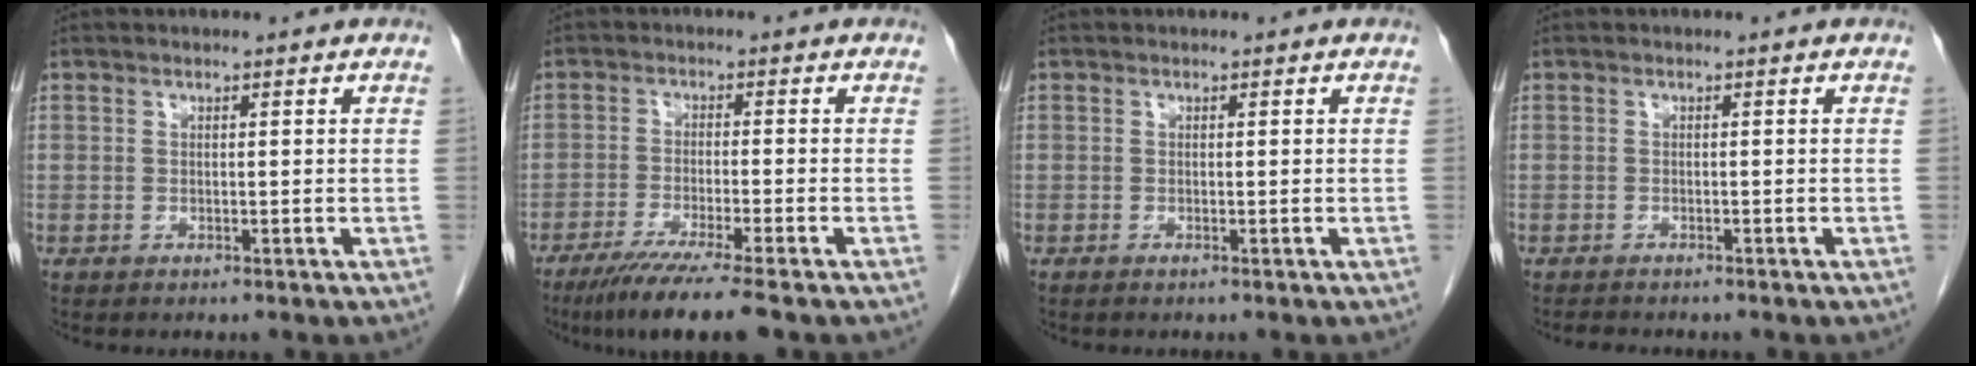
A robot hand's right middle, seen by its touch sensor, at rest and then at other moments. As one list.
[{"total": 8.5, "force": [-6.3, -0.8, 5.6], "torque": [-0.092, -0.026, -0.104]}, {"total": 0.0}, {"total": 2.3, "force": [-2.0, 0.6, 0.9], "torque": [-0.018, -0.005, -0.025]}]